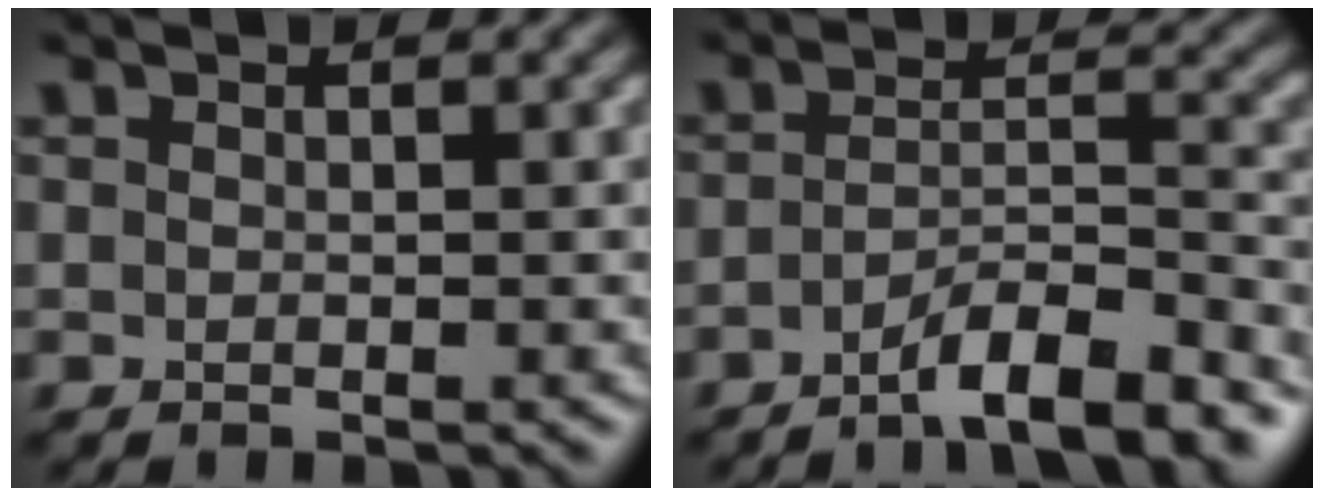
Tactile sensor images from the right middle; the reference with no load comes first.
{"total": 6.6, "force": [-4.6, 1.4, 4.5], "torque": [-0.063, 0.007, -0.076]}